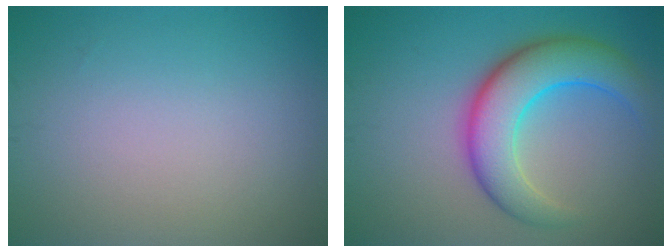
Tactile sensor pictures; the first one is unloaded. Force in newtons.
{"total": 7.2, "press": 7.2, "slide": 0.1}